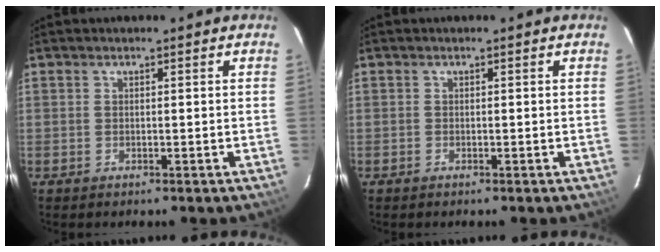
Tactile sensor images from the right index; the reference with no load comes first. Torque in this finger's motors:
{"motor_torque": [-0.02, -0.02, -0.01, 0.00]}